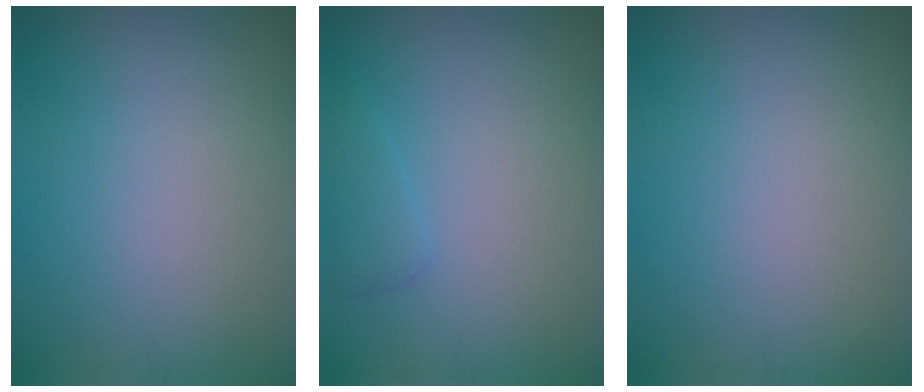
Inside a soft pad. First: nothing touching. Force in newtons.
{"total": 1.4, "press": 1.4, "slide": 0.1}
{"total": 0.0}